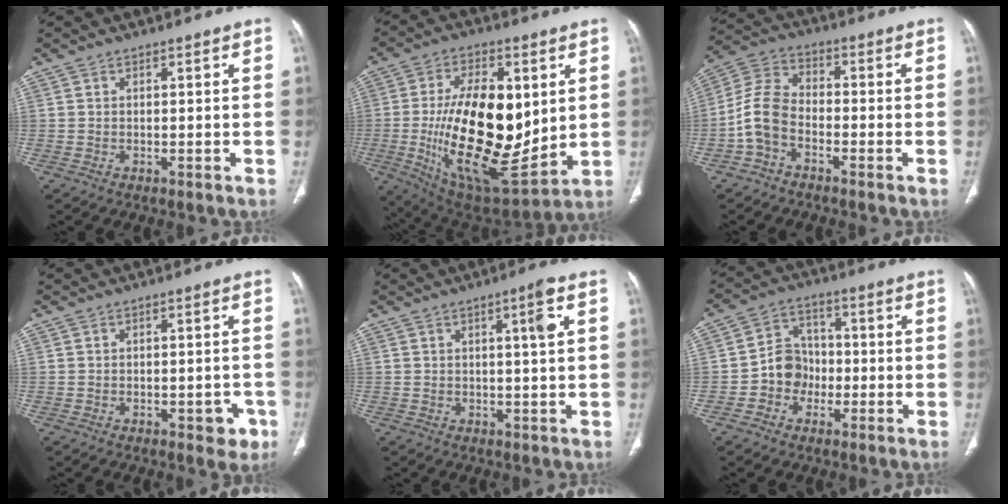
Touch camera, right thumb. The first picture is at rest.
{"total": 26.5, "force": [0.9, 12.7, 23.2], "torque": [-0.387, -0.036, 0.031]}
{"total": 8.1, "force": [-3.2, 5.2, 5.4], "torque": [-0.111, 0.032, -0.077]}
{"total": 4.4, "force": [-2.0, 2.3, 3.2], "torque": [-0.017, 0.010, -0.021]}
{"total": 4.0, "force": [1.0, 0.4, 3.8], "torque": [-0.062, 0.002, 0.015]}
{"total": 7.5, "force": [-2.1, 6.6, 2.9], "torque": [-0.017, 0.031, -0.047]}